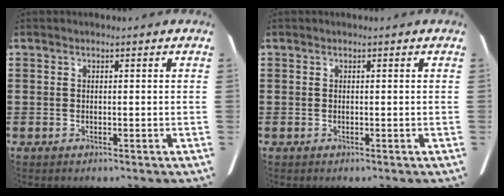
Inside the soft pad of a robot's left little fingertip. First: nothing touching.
{"total": 0.0}